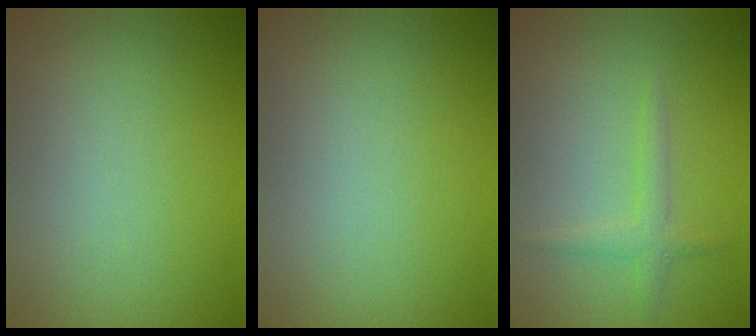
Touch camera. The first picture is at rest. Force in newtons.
{"total": 0.0}
{"total": 1.5, "press": 1.4, "slide": 0.2}